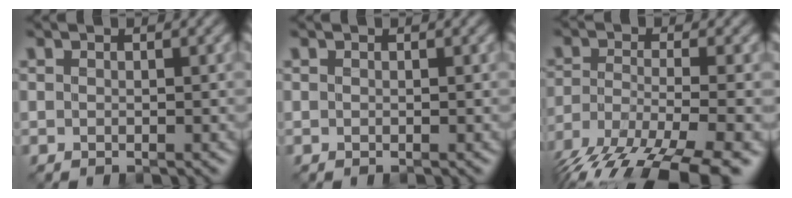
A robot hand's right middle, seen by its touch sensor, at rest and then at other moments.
{"total": 0.0}
{"total": 11.7, "force": [-8.6, 3.5, 7.2], "torque": [-0.145, -0.038, -0.136]}